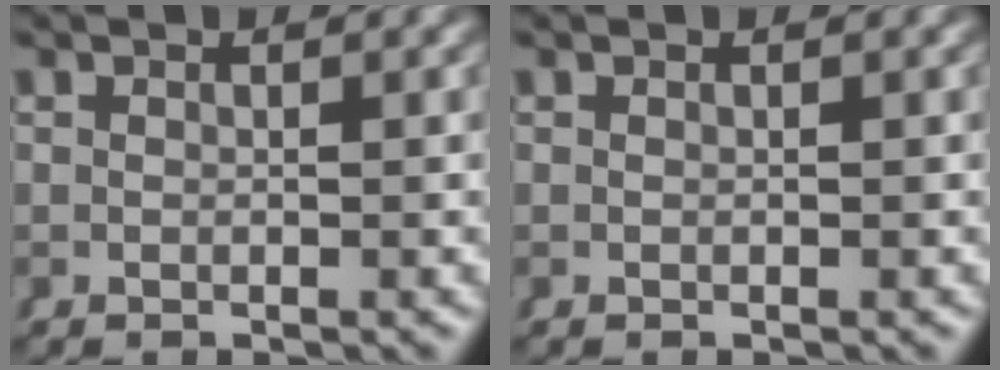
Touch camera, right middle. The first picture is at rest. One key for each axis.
{"total": 0.0}